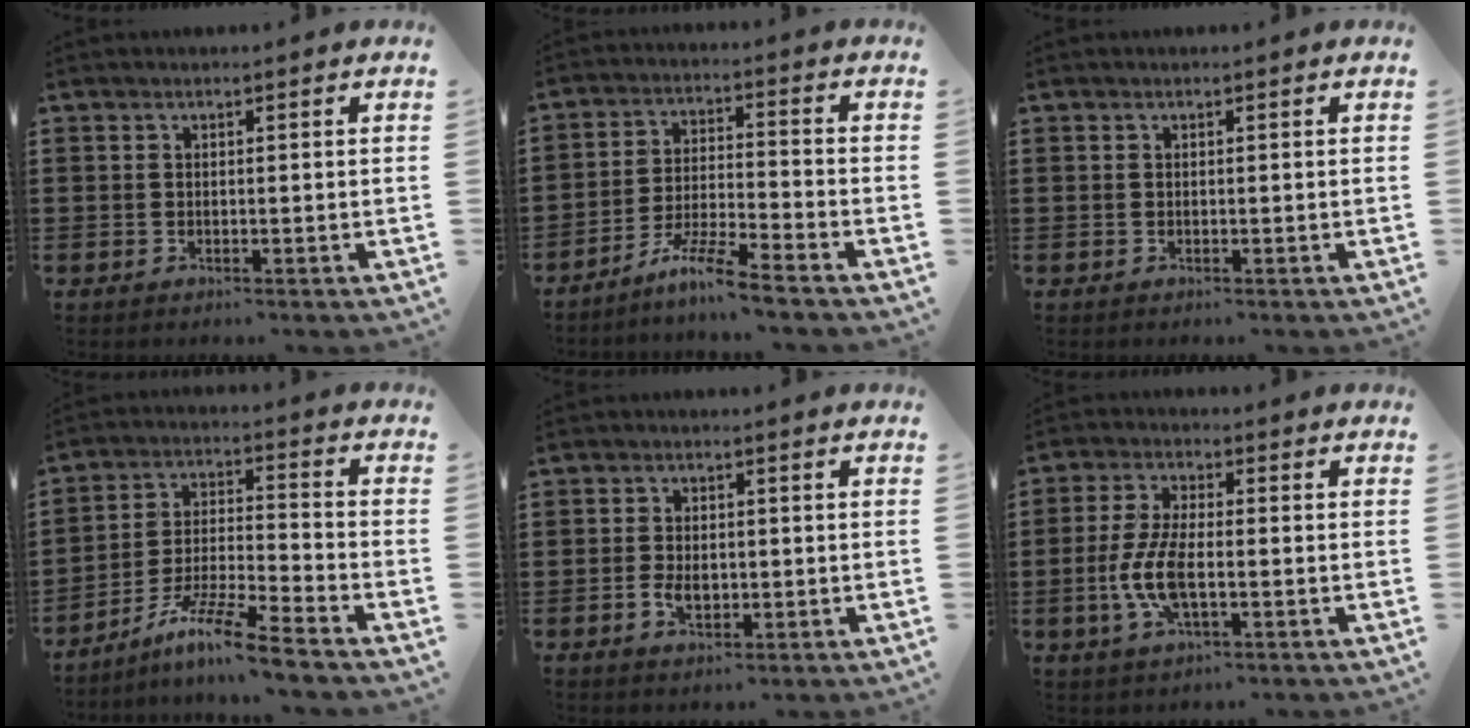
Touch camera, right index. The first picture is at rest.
{"total": 7.1, "force": [-6.1, -0.4, 3.8], "torque": [-0.082, -0.009, -0.118]}
{"total": 0.0}
{"total": 9.8, "force": [-8.0, 0.0, 5.7], "torque": [-0.113, 0.003, -0.159]}
{"total": 3.2, "force": [-0.7, 2.0, 2.5], "torque": [-0.049, 0.001, -0.011]}
{"total": 7.5, "force": [-1.7, 3.0, 6.6], "torque": [-0.155, -0.008, -0.037]}